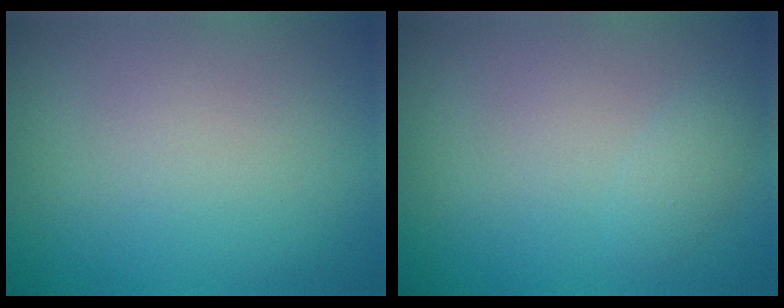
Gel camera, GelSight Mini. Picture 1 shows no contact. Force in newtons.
{"total": 1.2, "press": 1.2, "slide": 0.1}